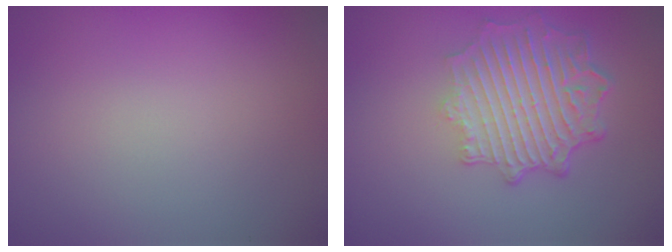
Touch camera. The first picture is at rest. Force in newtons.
{"total": 6.3, "press": 4.7, "slide": 4.2}